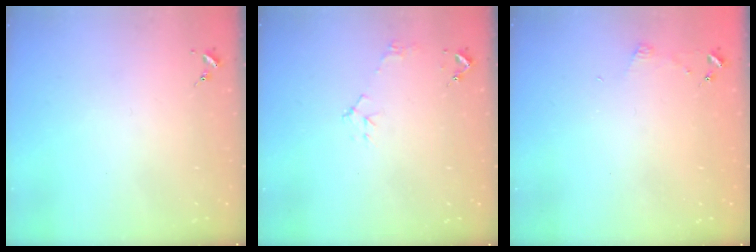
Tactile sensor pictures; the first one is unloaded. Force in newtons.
{"total": 5.3, "press": 5.3, "slide": 0.7}
{"total": 3.6, "press": 3.6, "slide": 0.4}